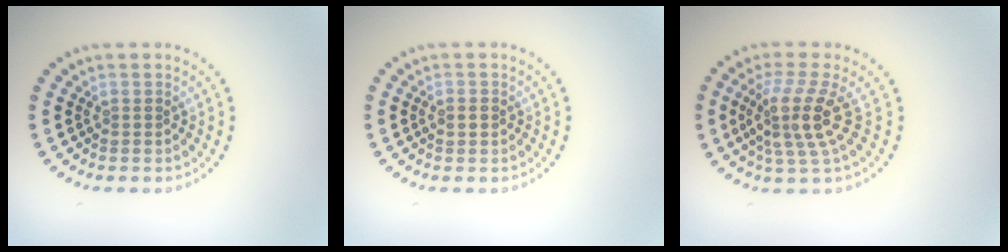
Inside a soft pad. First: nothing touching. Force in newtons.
{"total": 1.5, "press": 1.5, "slide": 0.1}
{"total": 4.1, "press": 3.0, "slide": 2.8}